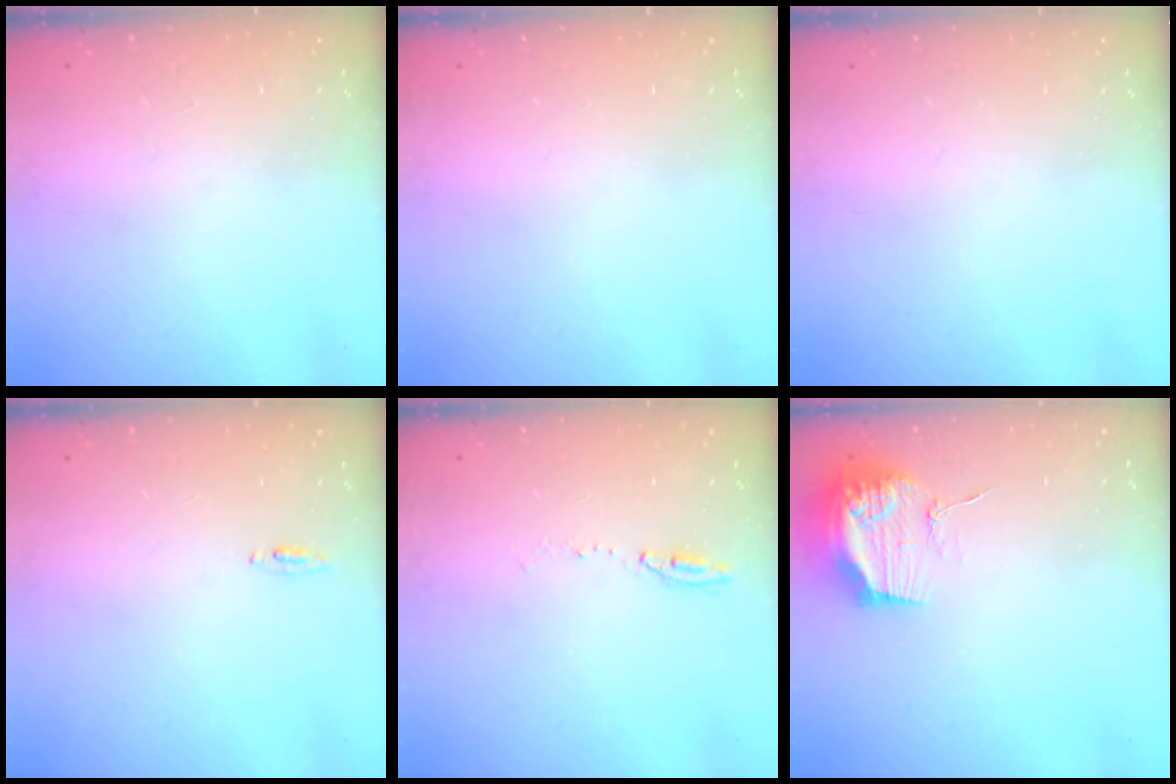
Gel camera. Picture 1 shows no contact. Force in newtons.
{"total": 2.8, "press": 2.2, "slide": 1.7}
{"total": 0.0}
{"total": 3.8, "press": 2.8, "slide": 2.6}
{"total": 5.7, "press": 5.7, "slide": 0.7}
{"total": 15.6, "press": 15.6, "slide": 0.1}